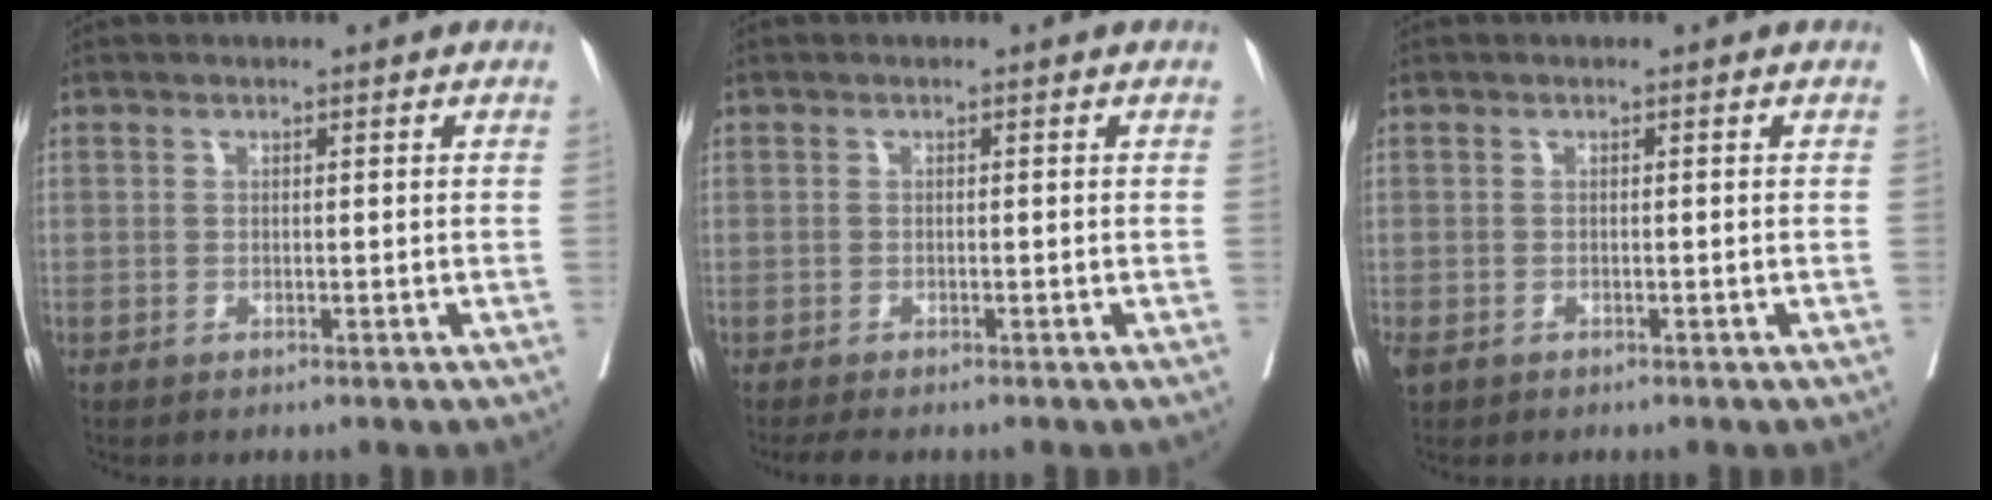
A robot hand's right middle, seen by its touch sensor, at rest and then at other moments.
{"total": 2.4, "force": [-2.0, 0.4, 1.2], "torque": [-0.018, -0.007, -0.032]}
{"total": 1.5, "force": [-0.9, 1.0, 0.7], "torque": [-0.020, -0.002, -0.013]}